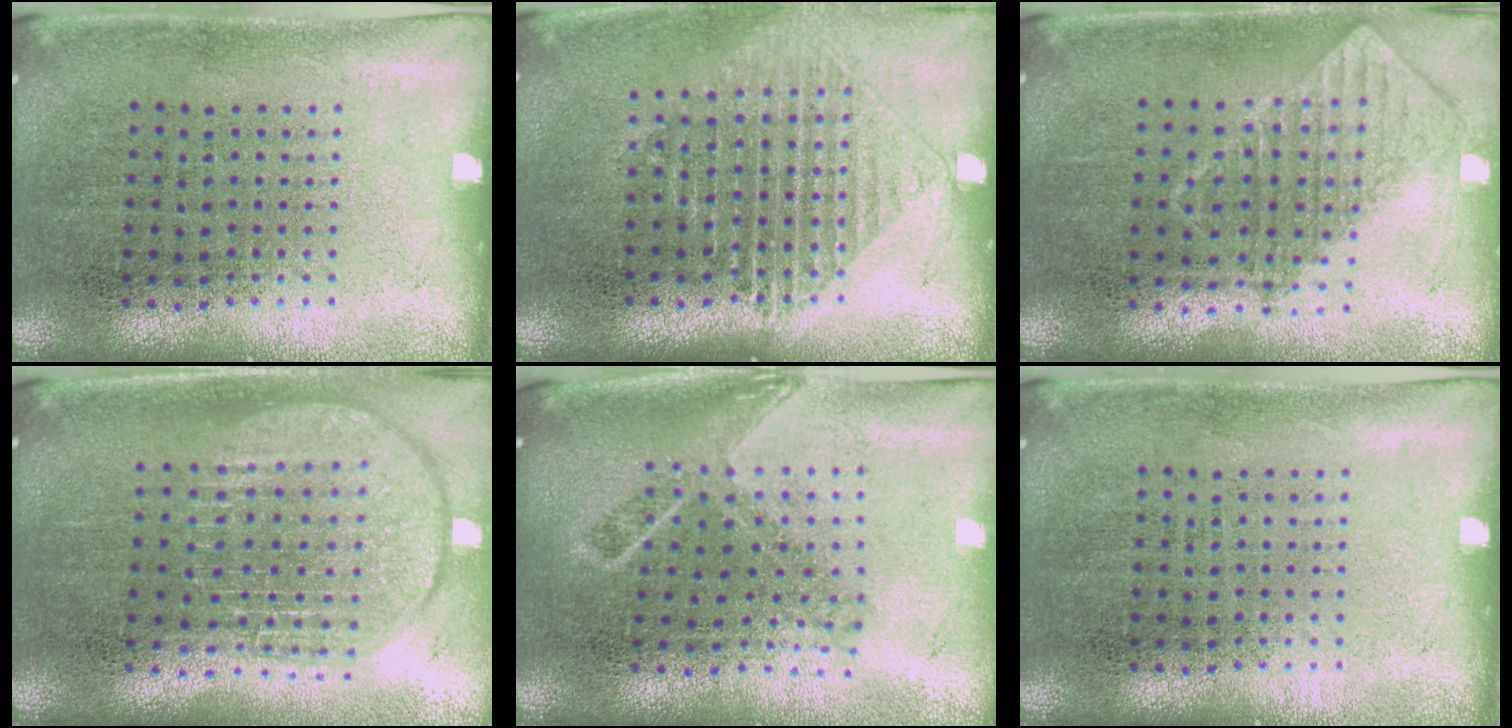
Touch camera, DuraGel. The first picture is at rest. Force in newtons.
{"total": 1.2, "press": 1.2, "slide": 0.5}
{"total": 0.8, "press": 0.8, "slide": 0.1}
{"total": 1.9, "press": 1.5, "slide": 1.1}
{"total": 1.8, "press": 1.3, "slide": 1.2}
{"total": 0.0}